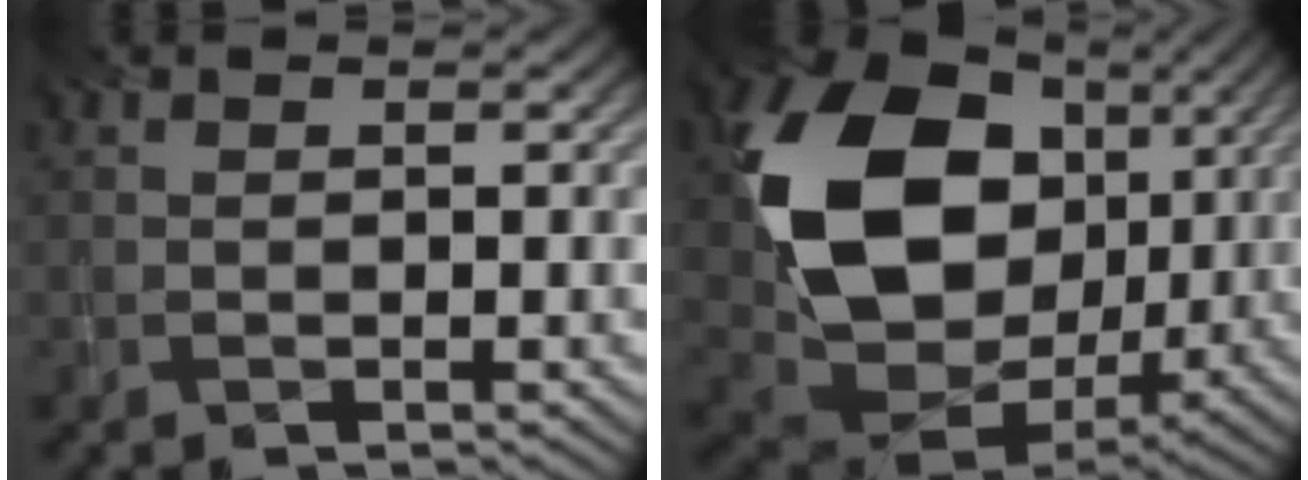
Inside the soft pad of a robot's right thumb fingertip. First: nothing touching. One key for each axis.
{"total": 17.3, "fx": 2.8, "fy": 13.0, "fz": 11.0, "tx": -0.239, "ty": -0.021, "tz": 0.063}